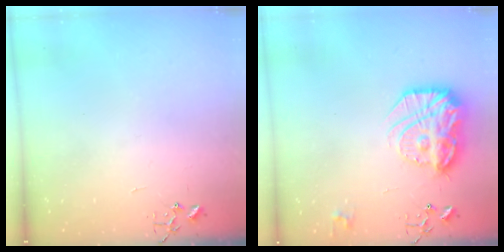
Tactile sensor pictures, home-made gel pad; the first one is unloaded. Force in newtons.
{"total": 19.0, "press": 19.0, "slide": 1.7}